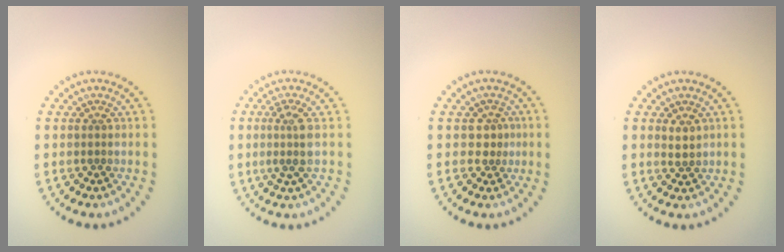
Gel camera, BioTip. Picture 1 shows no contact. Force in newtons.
{"total": 2.3, "press": 1.8, "slide": 1.5}
{"total": 1.6, "press": 1.3, "slide": 1.0}
{"total": 1.2, "press": 1.1, "slide": 0.6}